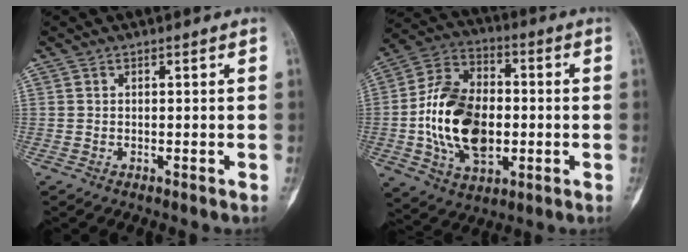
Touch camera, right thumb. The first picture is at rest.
{"total": 19.0, "force": [-1.8, 12.3, 14.3], "torque": [-0.242, 0.018, -0.027]}